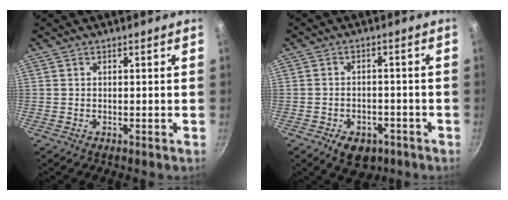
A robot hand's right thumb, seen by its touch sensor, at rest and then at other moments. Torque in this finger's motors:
{"motor_torque": [-0.10, 0.24, 0.19, 0.25, 0.11]}